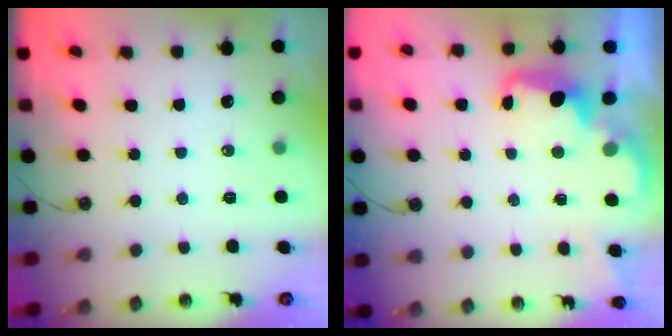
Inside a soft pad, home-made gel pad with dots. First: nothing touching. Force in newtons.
{"total": 2.8, "press": 2.7, "slide": 0.7}